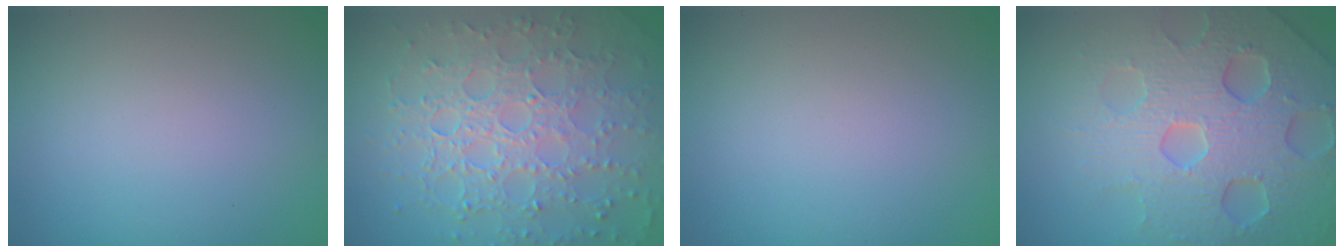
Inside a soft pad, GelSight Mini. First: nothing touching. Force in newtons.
{"total": 7.7, "press": 5.5, "slide": 5.4}
{"total": 0.0}
{"total": 7.3, "press": 7.2, "slide": 1.6}